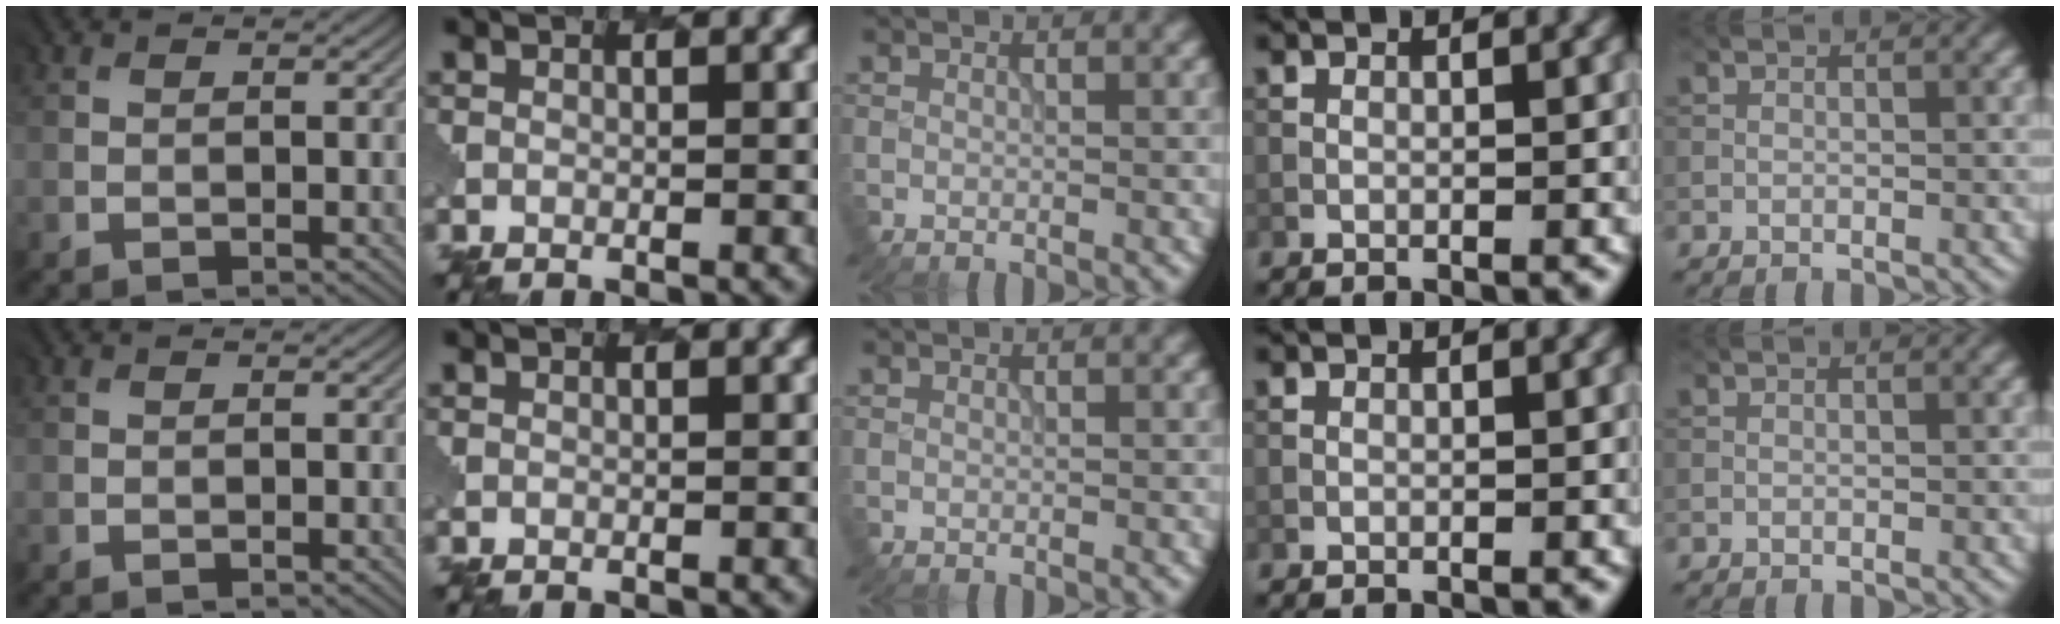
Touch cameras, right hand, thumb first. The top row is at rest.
{}